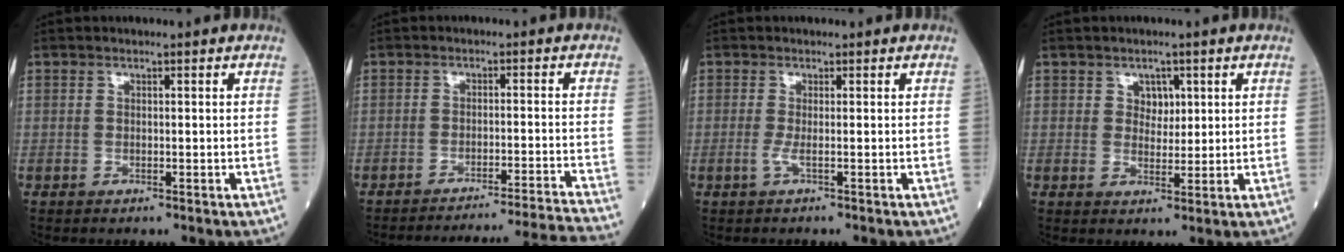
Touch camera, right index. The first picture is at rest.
{"total": 17.1, "force": [-16.2, -4.4, 3.3], "torque": [-0.021, -0.035, -0.212]}
{"total": 1.1, "force": [-0.4, -0.5, 1.0], "torque": [-0.026, -0.005, -0.010]}
{"total": 2.7, "force": [1.1, 2.0, 1.4], "torque": [-0.014, 0.001, 0.017]}